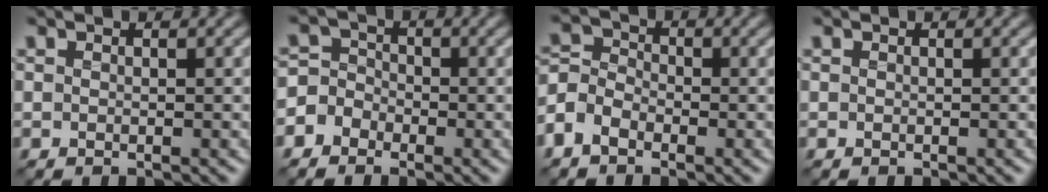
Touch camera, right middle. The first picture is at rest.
{"total": 3.3, "force": [-1.7, 2.8, 0.6], "torque": [0.008, 0.010, -0.045]}
{"total": 4.0, "force": [-2.2, 2.6, 2.1], "torque": [-0.049, 0.007, -0.057]}
{"total": 0.0}